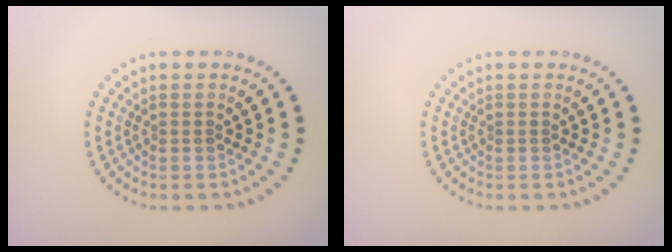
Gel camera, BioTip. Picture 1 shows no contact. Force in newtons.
{"total": 0.0}